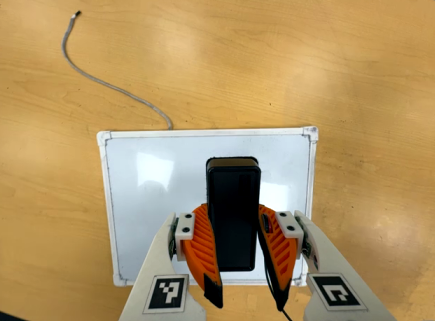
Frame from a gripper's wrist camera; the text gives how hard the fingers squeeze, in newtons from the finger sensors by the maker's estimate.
{"total": 9.4, "left": 7.8, "right": 10.9}